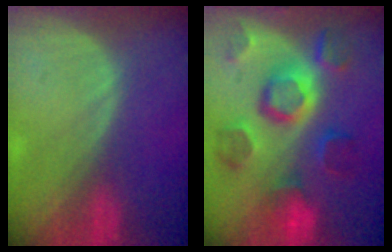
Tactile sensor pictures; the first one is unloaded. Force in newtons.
{"total": 11.1, "press": 9.9, "slide": 5.2}